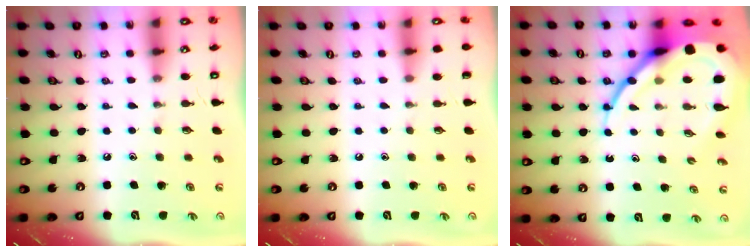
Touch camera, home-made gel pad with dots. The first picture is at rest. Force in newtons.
{"total": 0.0}
{"total": 17.0, "press": 16.9, "slide": 1.8}